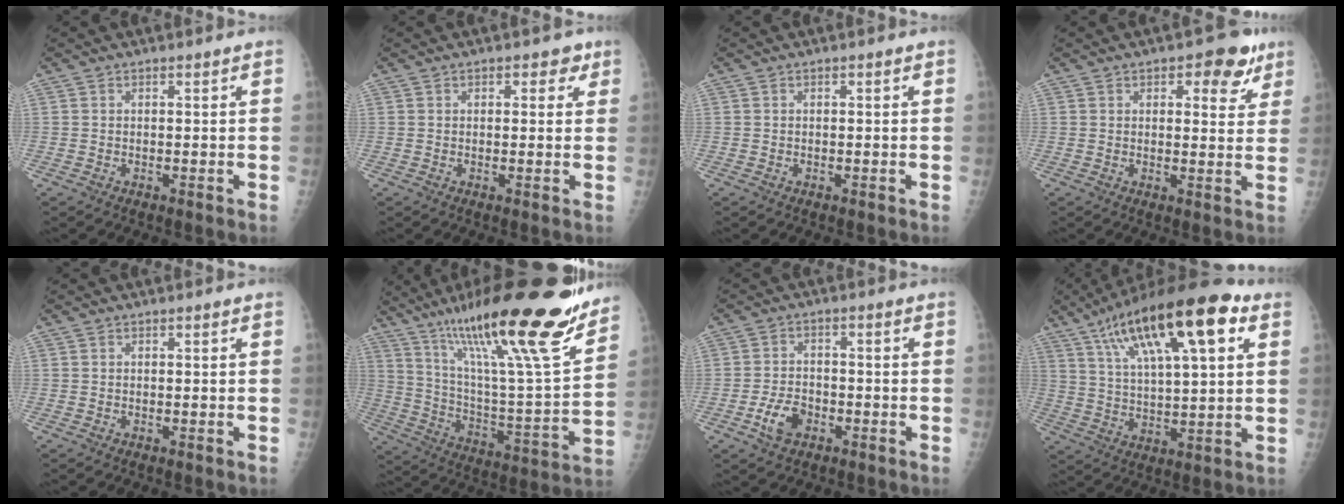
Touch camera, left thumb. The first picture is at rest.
{"total": 2.9, "force": [1.4, 1.9, 1.7], "torque": [0.002, -0.001, 0.013]}
{"total": 0.0}
{"total": 7.3, "force": [3.9, 3.7, 5.0], "torque": [-0.026, -0.013, 0.042]}
{"total": 0.0}
{"total": 29.4, "force": [20.6, 4.1, 20.5], "torque": [-0.313, -0.062, 0.338]}
{"total": 5.7, "force": [-2.6, 3.7, 3.4], "torque": [-0.058, 0.017, -0.047]}
{"total": 22.9, "force": [10.6, 7.4, 18.9], "torque": [-0.299, 0.002, 0.177]}